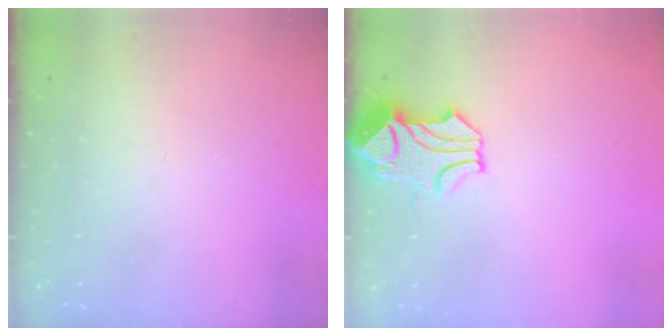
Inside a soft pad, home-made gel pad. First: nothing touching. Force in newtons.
{"total": 1.5, "press": 0.8, "slide": 1.3}